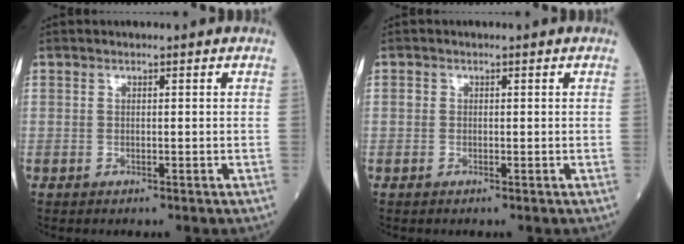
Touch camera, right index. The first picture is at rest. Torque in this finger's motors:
{"motor_torque": [0.05, 0.00, -0.03, 0.00]}